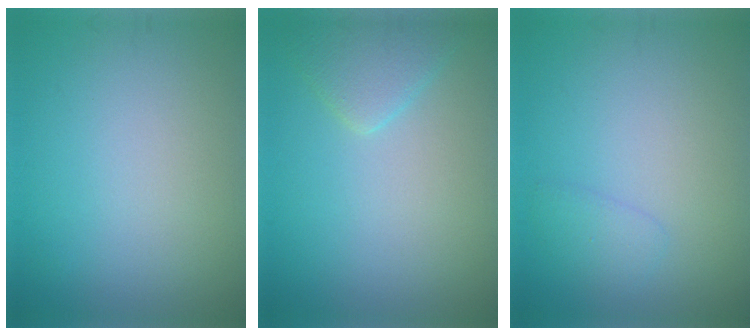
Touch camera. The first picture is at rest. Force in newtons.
{"total": 2.3, "press": 2.3, "slide": 0.1}
{"total": 1.3, "press": 1.3, "slide": 0.0}